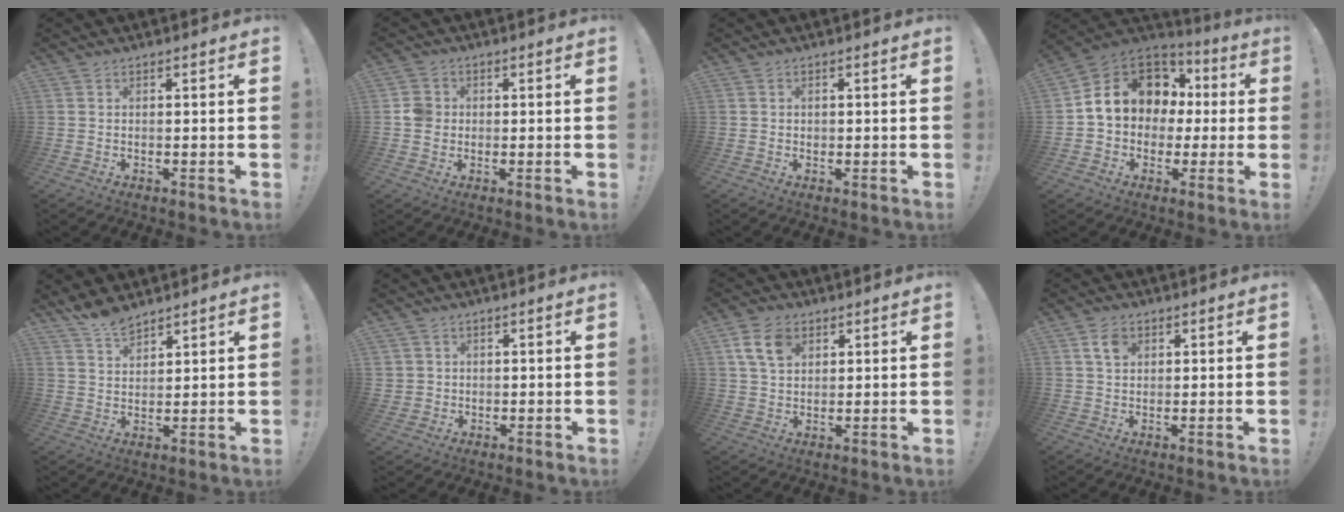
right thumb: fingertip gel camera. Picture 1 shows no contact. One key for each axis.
{"total": 4.9, "fx": -0.2, "fy": 4.6, "fz": 1.8, "tx": -0.016, "ty": 0.011, "tz": -0.002}
{"total": 0.9, "fx": -0.2, "fy": 0.8, "fz": 0.2, "tx": 0.000, "ty": 0.002, "tz": -0.005}
{"total": 14.9, "fx": 3.3, "fy": 12.2, "fz": 7.9, "tx": -0.112, "ty": -0.007, "tz": 0.076}
{"total": 6.2, "fx": 5.6, "fy": 1.9, "fz": 1.9, "tx": -0.041, "ty": -0.037, "tz": 0.106}
{"total": 4.6, "fx": 1.4, "fy": 4.4, "fz": 0.5, "tx": -0.003, "ty": -0.008, "tz": 0.030}
{"total": 9.0, "fx": 3.9, "fy": 6.1, "fz": 5.3, "tx": -0.096, "ty": 0.001, "tz": 0.076}
{"total": 4.9, "fx": 2.3, "fy": 3.3, "fz": 2.8, "tx": -0.046, "ty": 0.001, "tz": 0.043}